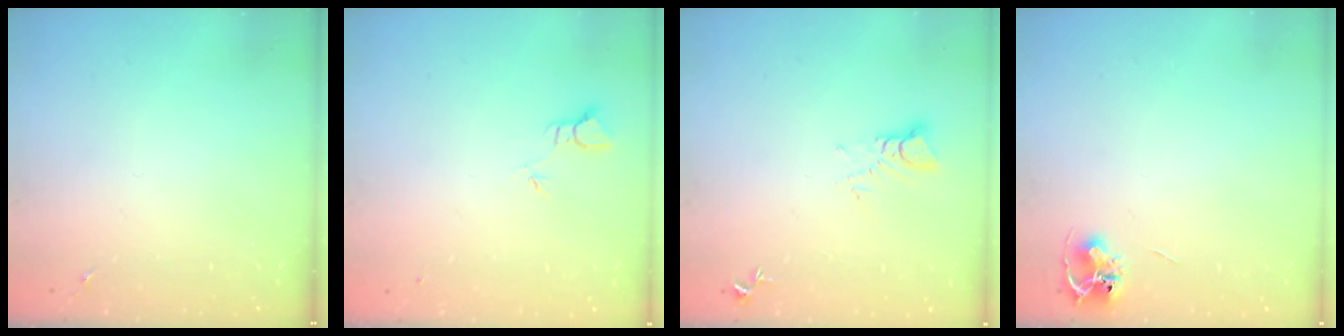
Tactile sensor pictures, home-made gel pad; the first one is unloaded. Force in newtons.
{"total": 1.8, "press": 1.8, "slide": 0.0}
{"total": 3.5, "press": 3.5, "slide": 0.2}
{"total": 6.5, "press": 6.5, "slide": 0.5}